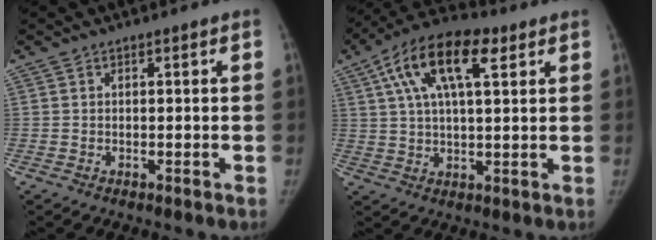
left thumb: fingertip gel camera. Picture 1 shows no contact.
{"total": 15.2, "force": [6.3, 6.3, 12.3], "torque": [-0.208, 0.014, 0.103]}